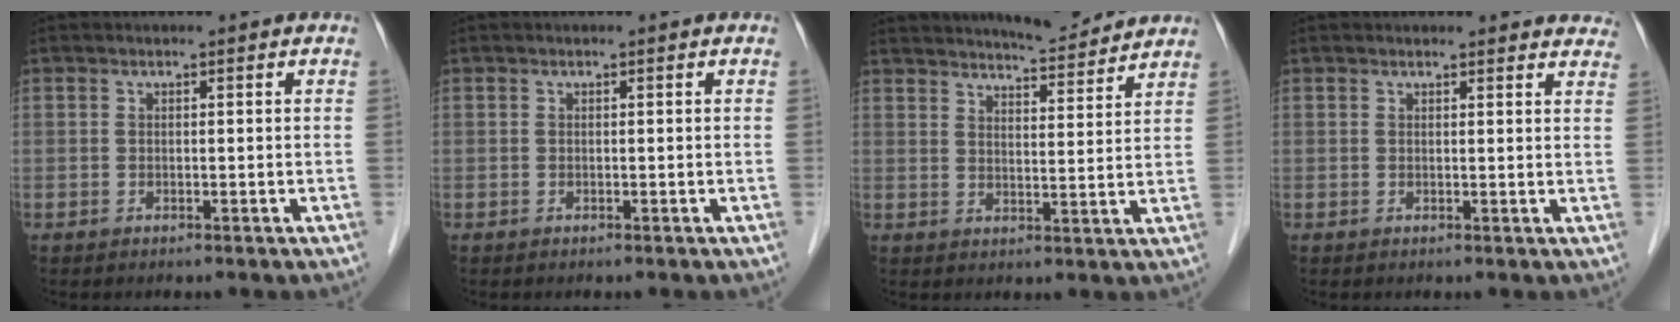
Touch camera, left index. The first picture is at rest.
{"total": 0.0}
{"total": 9.6, "force": [9.1, 0.7, 2.7], "torque": [-0.046, 0.002, 0.126]}
{"total": 9.0, "force": [8.6, 2.2, 1.3], "torque": [0.018, 0.001, 0.067]}